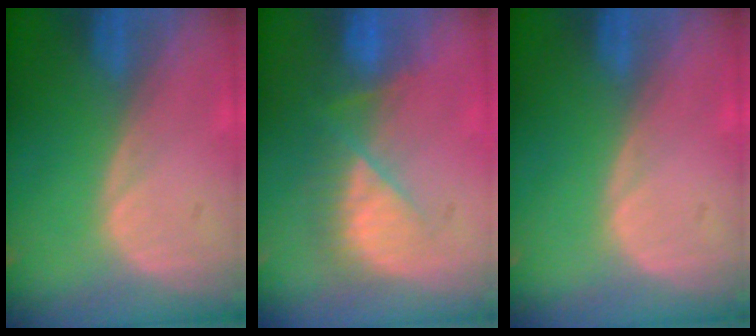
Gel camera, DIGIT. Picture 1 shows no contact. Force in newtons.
{"total": 7.2, "press": 6.6, "slide": 2.9}
{"total": 0.0}